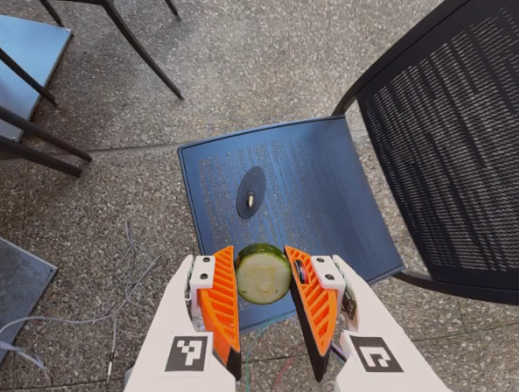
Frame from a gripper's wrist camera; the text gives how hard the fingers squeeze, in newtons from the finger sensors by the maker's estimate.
{"total": 10.2, "left": 9.7, "right": 10.7}